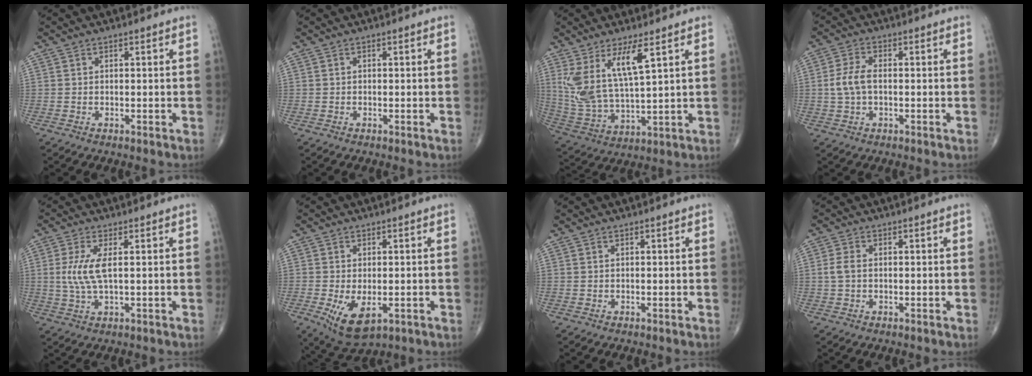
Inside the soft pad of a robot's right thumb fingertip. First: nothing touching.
{"total": 0.0}
{"total": 12.2, "force": [5.6, 3.6, 10.3], "torque": [-0.216, -0.034, 0.122]}
{"total": 5.1, "force": [-0.2, 2.8, 4.2], "torque": [-0.098, 0.011, -0.008]}
{"total": 5.7, "force": [0.8, 1.6, 5.4], "torque": [-0.137, -0.005, 0.017]}
{"total": 7.9, "force": [-2.3, 4.0, 6.4], "torque": [-0.112, -0.015, -0.028]}
{"total": 0.0}
{"total": 2.4, "force": [0.0, 1.5, 1.8], "torque": [-0.043, 0.004, -0.004]}